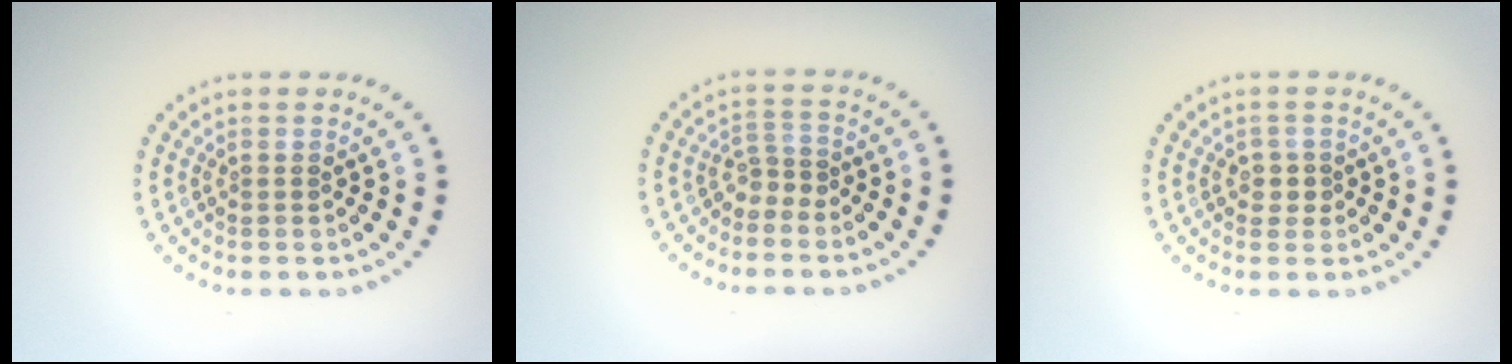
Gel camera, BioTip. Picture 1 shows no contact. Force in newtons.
{"total": 1.7, "press": 1.1, "slide": 1.3}
{"total": 1.4, "press": 1.2, "slide": 0.6}